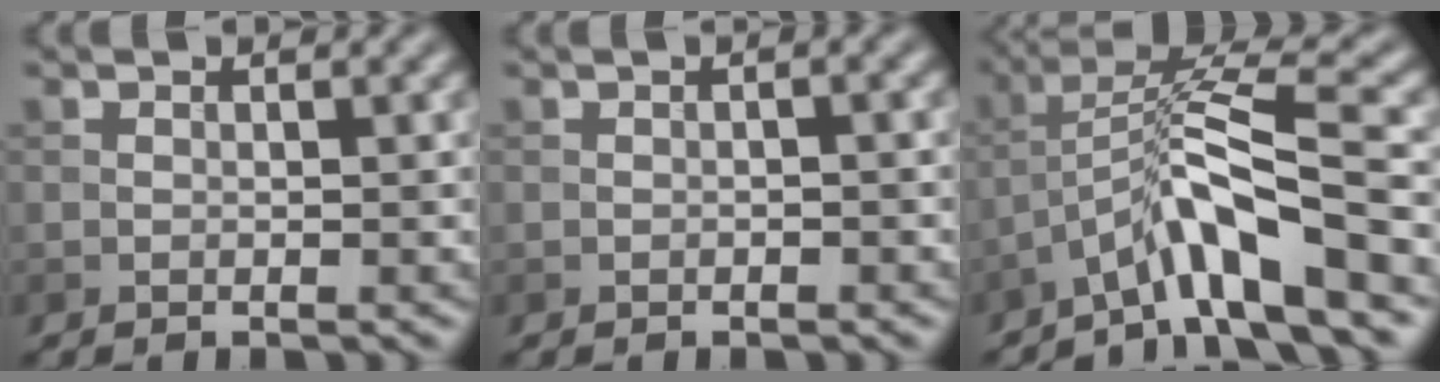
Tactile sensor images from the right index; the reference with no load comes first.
{"total": 0.8, "force": [-0.1, 0.2, 0.8], "torque": [-0.012, 0.001, -0.002]}
{"total": 7.3, "force": [-3.8, 1.0, 6.1], "torque": [-0.107, 0.019, -0.076]}